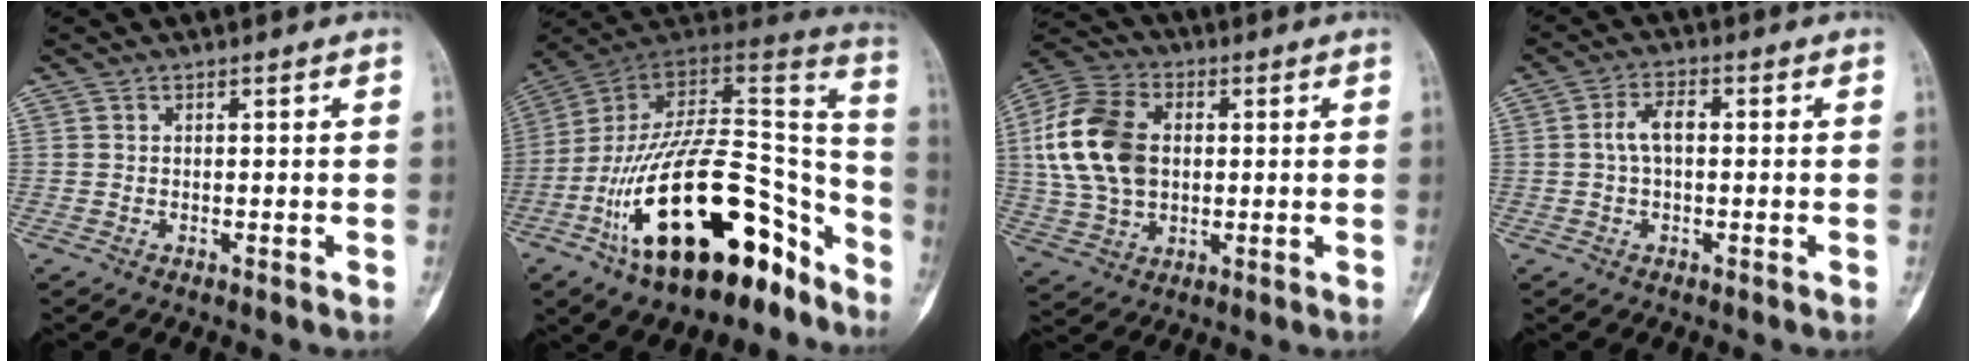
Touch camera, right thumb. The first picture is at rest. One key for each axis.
{"total": 29.8, "fx": -16.2, "fy": 13.5, "fz": 21.1, "tx": -0.291, "ty": 0.096, "tz": -0.261}
{"total": 16.7, "fx": 1.9, "fy": 11.4, "fz": 12.1, "tx": -0.232, "ty": 0.012, "tz": 0.035}
{"total": 4.4, "fx": 0.2, "fy": 2.3, "fz": 3.8, "tx": -0.074, "ty": 0.016, "tz": -0.001}